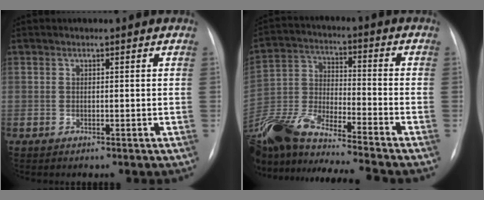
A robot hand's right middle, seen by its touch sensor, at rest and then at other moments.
{"total": 21.1, "force": [-17.8, 1.1, 11.3], "torque": [-0.274, -0.020, -0.329]}